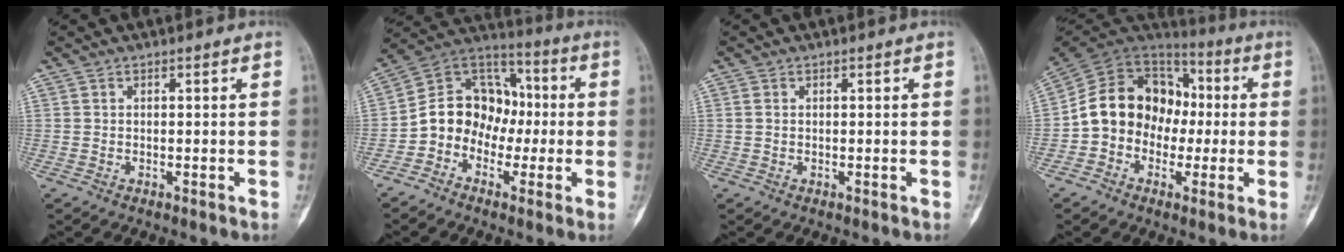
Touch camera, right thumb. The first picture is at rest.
{"total": 12.7, "force": [-2.4, 10.5, 6.6], "torque": [-0.078, 0.057, -0.058]}
{"total": 0.8, "force": [0.2, 0.5, 0.6], "torque": [-0.013, 0.002, 0.005]}
{"total": 16.0, "force": [-1.4, 13.2, 9.0], "torque": [-0.121, 0.048, -0.034]}